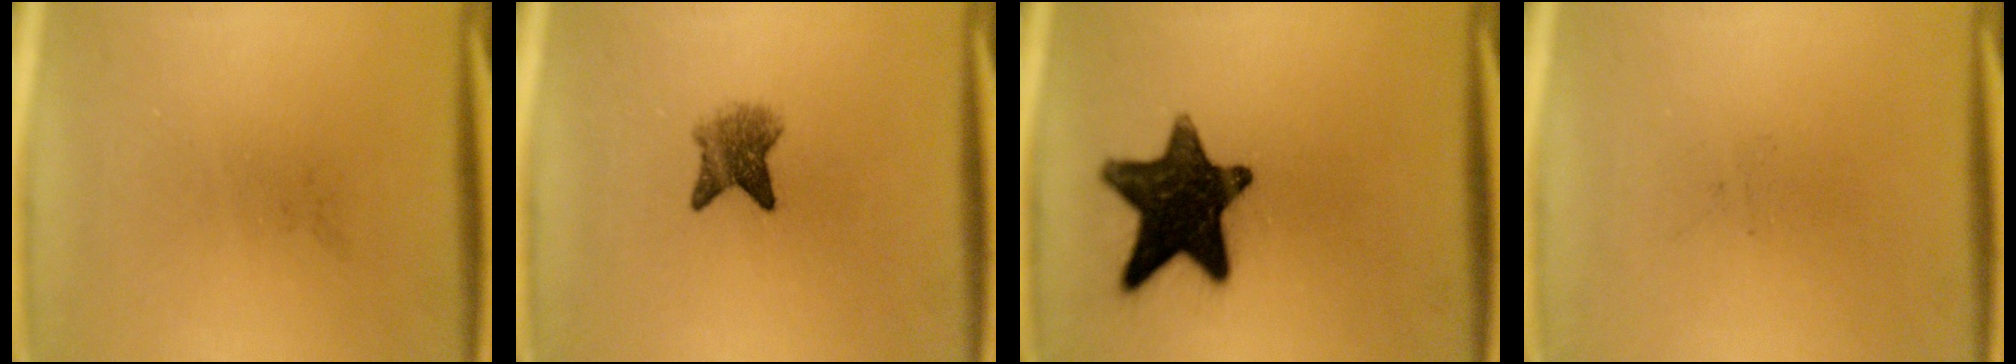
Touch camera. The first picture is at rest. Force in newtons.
{"total": 4.2}
{"total": 15.4}
{"total": 0.0}